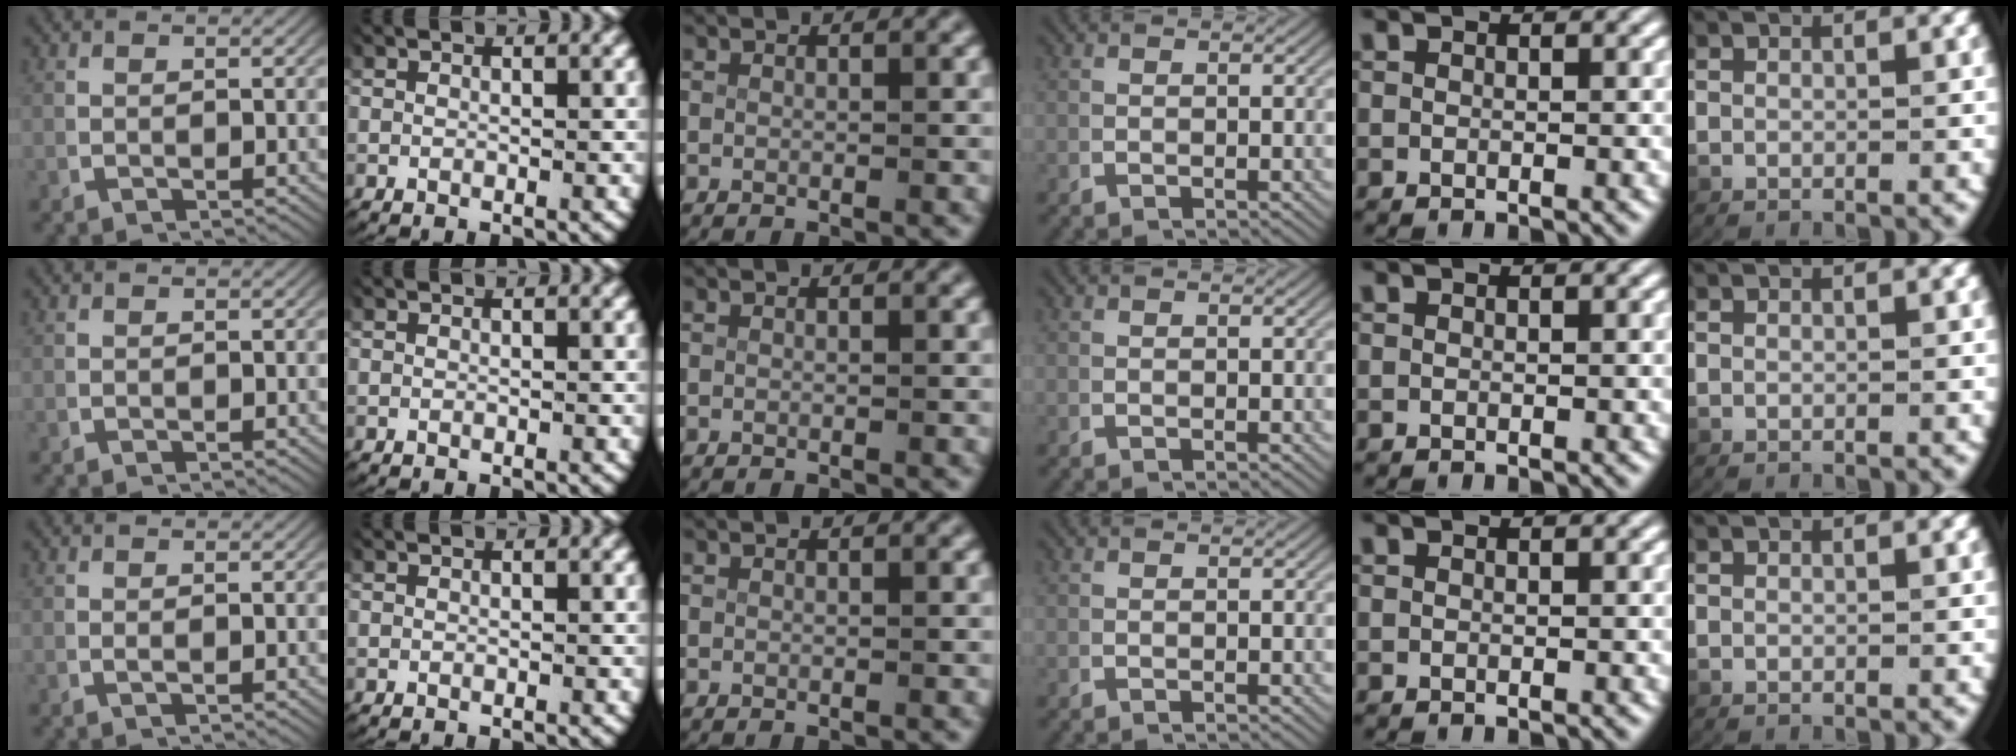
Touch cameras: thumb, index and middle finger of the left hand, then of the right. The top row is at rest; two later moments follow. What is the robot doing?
{"motion": "lift_and_place", "object": "paper"}